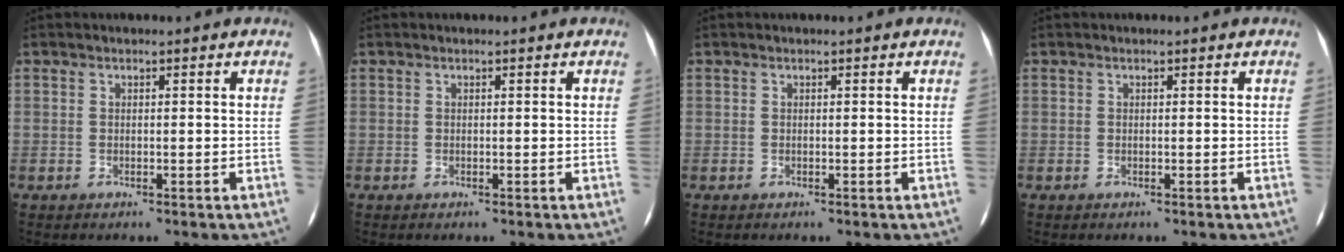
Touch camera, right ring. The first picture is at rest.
{"total": 0.0}
{"total": 0.0}
{"total": 0.0}